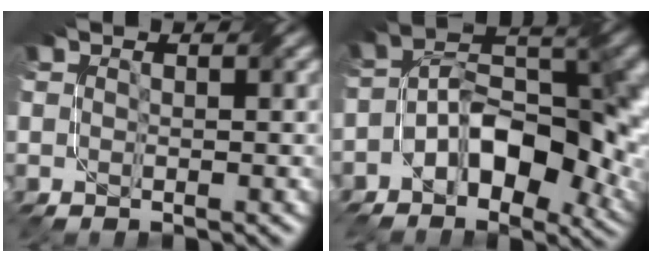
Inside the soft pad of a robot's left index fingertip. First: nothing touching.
{"total": 10.4, "force": [-2.9, 5.4, 8.4], "torque": [-0.119, 0.013, -0.055]}